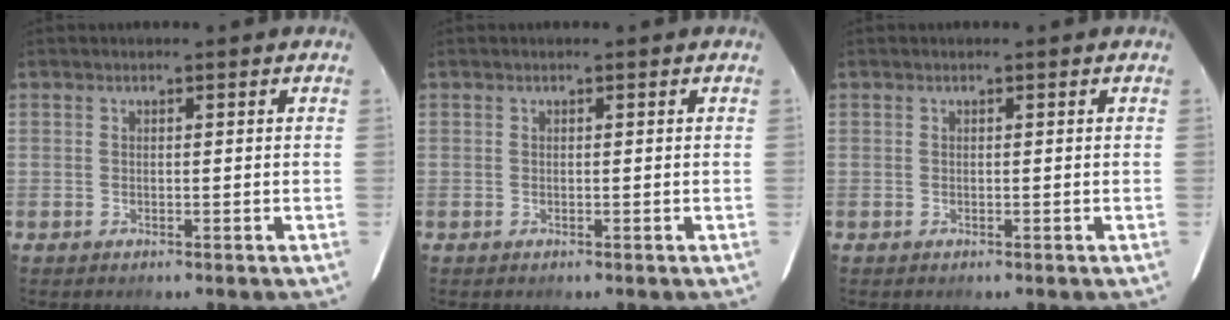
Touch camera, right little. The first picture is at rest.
{"total": 0.0}
{"total": 0.0}